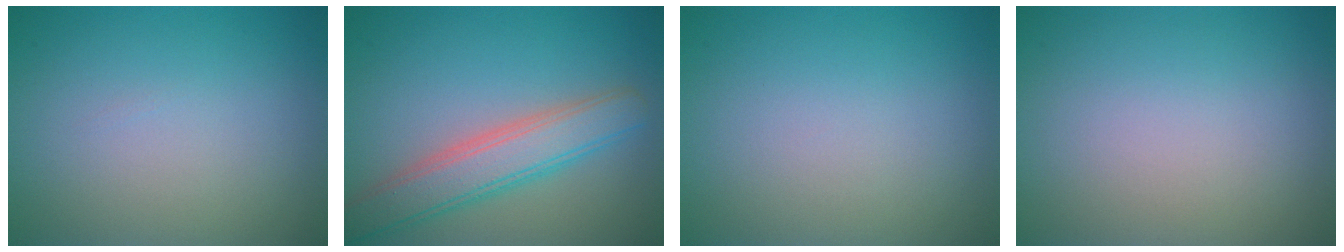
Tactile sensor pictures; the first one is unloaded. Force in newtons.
{"total": 5.1, "press": 5.1, "slide": 0.6}
{"total": 0.0}
{"total": 0.0}